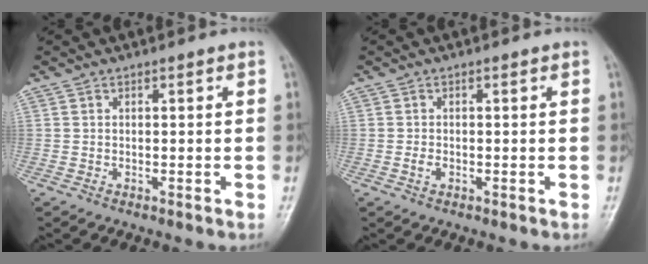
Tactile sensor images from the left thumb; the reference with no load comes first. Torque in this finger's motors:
{"motor_torque": [-0.34, 0.22, 0.22, 0.02, 0.00]}